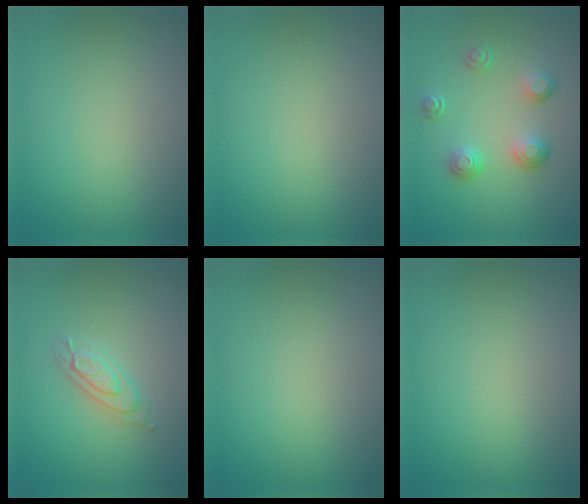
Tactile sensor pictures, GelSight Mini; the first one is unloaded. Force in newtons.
{"total": 0.0}
{"total": 3.4, "press": 2.5, "slide": 2.3}
{"total": 2.4, "press": 2.2, "slide": 0.9}
{"total": 0.0}
{"total": 0.0}